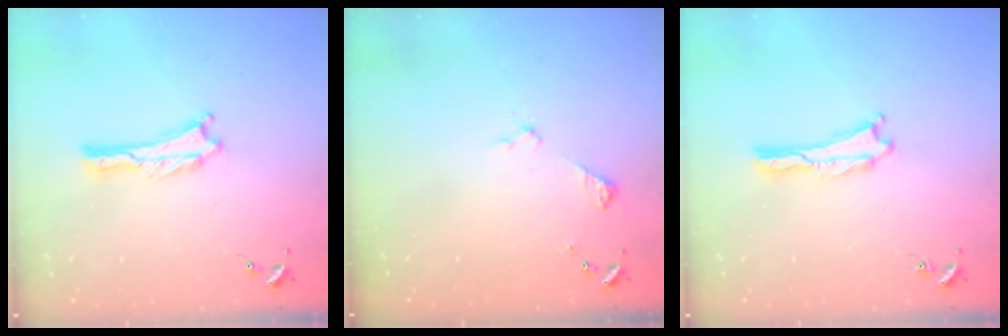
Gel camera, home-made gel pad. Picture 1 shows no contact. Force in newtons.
{"total": 2.9, "press": 2.9, "slide": 0.3}
{"total": 0.0}